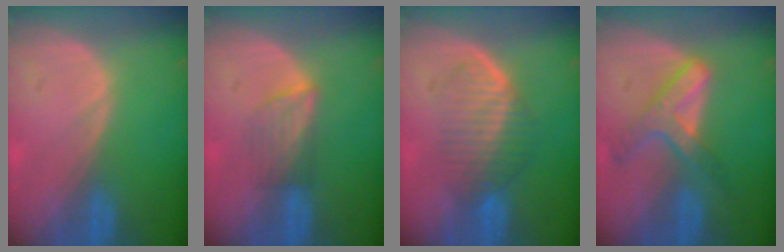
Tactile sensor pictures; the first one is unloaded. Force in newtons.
{"total": 3.7, "press": 3.5, "slide": 1.3}
{"total": 6.2, "press": 6.1, "slide": 1.0}
{"total": 6.8, "press": 5.9, "slide": 3.4}